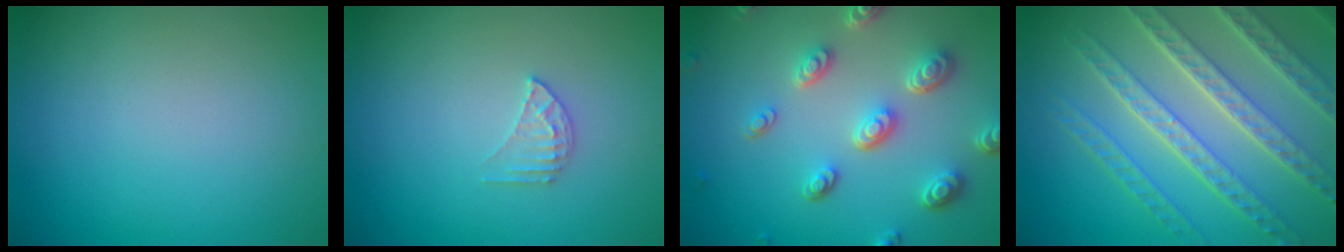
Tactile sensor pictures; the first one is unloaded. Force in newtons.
{"total": 1.5, "press": 1.5, "slide": 0.2}
{"total": 5.4, "press": 4.0, "slide": 3.7}
{"total": 7.9, "press": 5.5, "slide": 5.7}